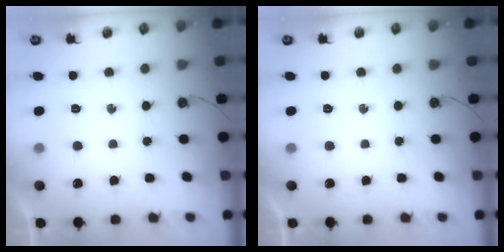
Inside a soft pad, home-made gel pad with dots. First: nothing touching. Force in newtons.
{"total": 0.0}